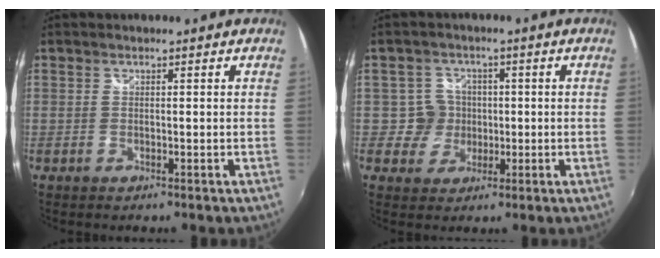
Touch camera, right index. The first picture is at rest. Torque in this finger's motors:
{"motor_torque": [-0.02, 0.13, 0.07, 0.00]}